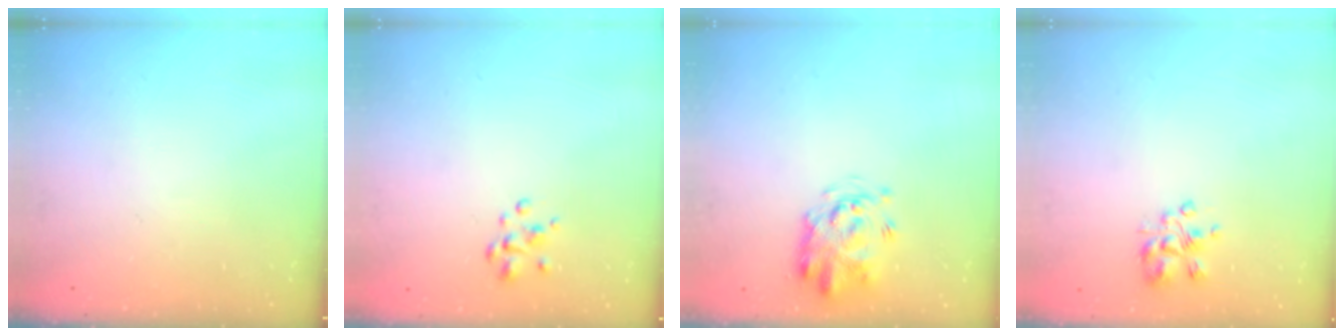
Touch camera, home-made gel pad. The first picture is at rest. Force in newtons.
{"total": 2.8, "press": 2.7, "slide": 0.6}
{"total": 3.4, "press": 3.3, "slide": 0.7}
{"total": 4.9, "press": 4.8, "slide": 1.0}